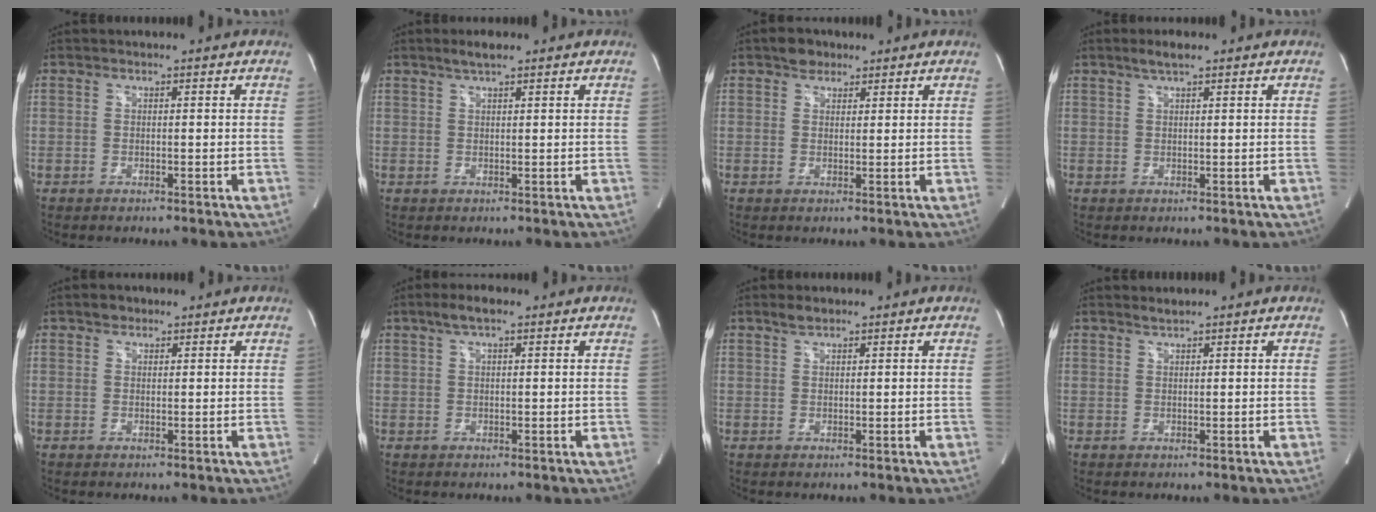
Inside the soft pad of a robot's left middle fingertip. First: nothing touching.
{"total": 2.4, "force": [1.8, 0.4, 1.6], "torque": [-0.036, 0.008, 0.033]}
{"total": 2.8, "force": [2.0, 1.8, 0.8], "torque": [-0.014, 0.009, 0.030]}
{"total": 2.5, "force": [1.9, 0.4, 1.7], "torque": [-0.039, 0.007, 0.034]}
{"total": 1.6, "force": [1.1, 1.1, 0.4], "torque": [-0.009, 0.007, 0.016]}
{"total": 3.4, "force": [2.1, 0.8, 2.5], "torque": [-0.055, 0.016, 0.040]}
{"total": 1.8, "force": [1.4, 0.7, 0.9], "torque": [-0.021, 0.005, 0.028]}
{"total": 0.9, "force": [0.9, -0.1, 0.2], "torque": [-0.007, 0.002, 0.019]}